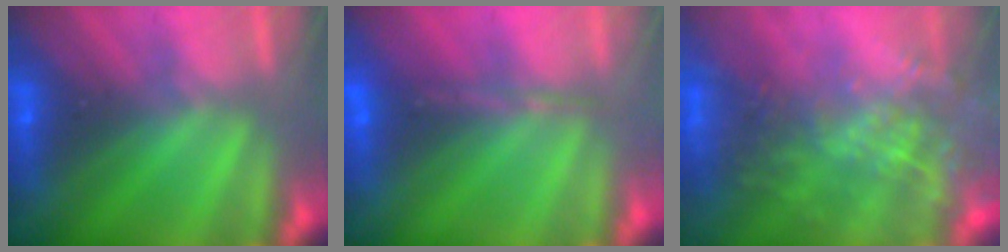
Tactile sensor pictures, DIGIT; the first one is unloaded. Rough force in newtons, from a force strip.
{"total": 1.7}
{"total": 5.7}